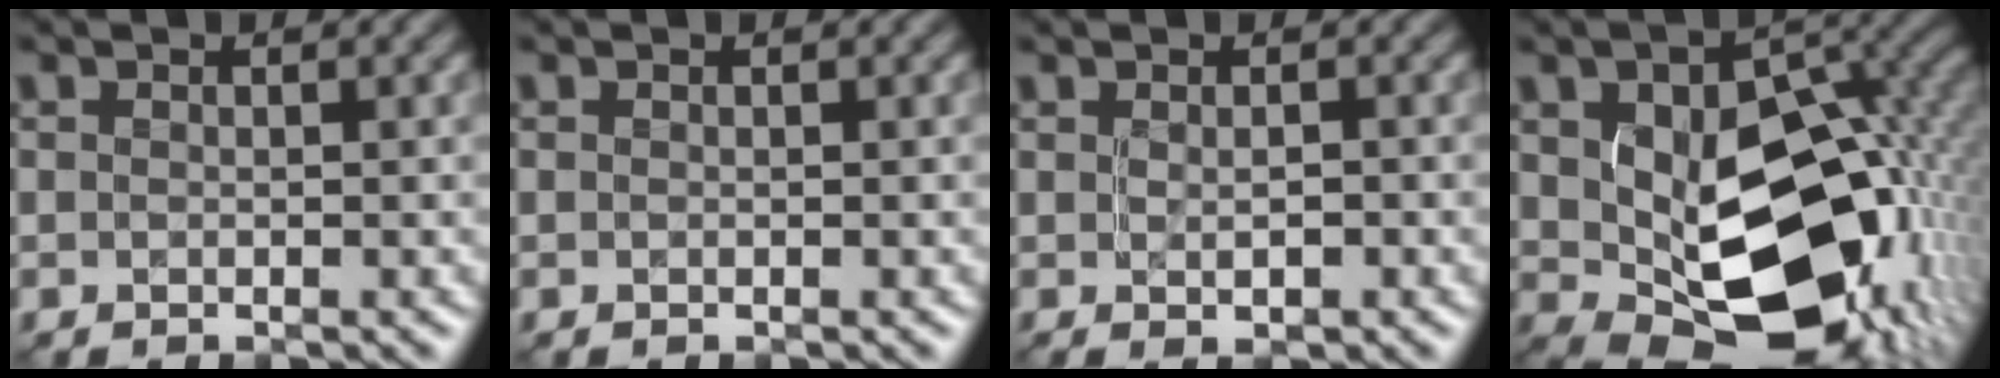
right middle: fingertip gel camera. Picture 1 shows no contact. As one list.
[{"total": 0.0}, {"total": 0.9, "force": [0.3, 0.2, 0.9], "torque": [-0.016, 0.001, 0.005]}, {"total": 15.6, "force": [-1.2, 9.6, 12.2], "torque": [-0.192, -0.024, -0.008]}]